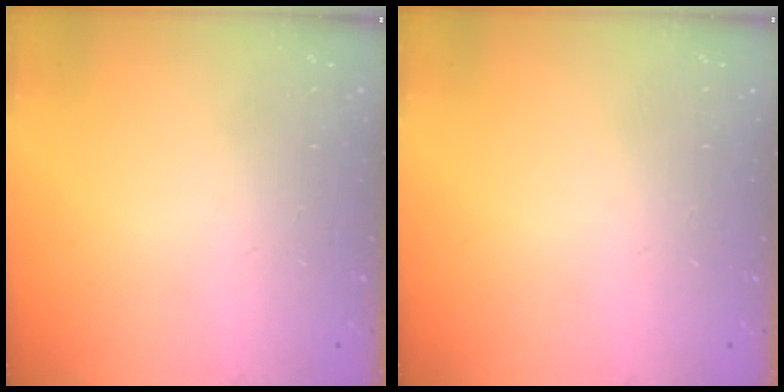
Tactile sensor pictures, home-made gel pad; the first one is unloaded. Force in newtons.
{"total": 0.0}